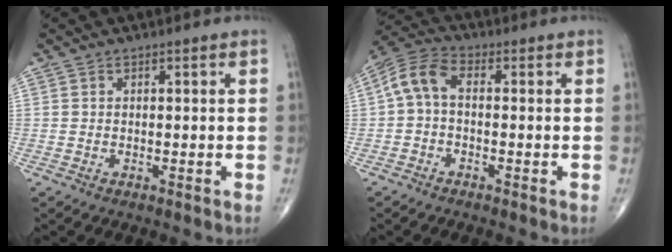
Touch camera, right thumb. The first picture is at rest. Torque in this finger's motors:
{"motor_torque": [-0.13, 0.34, 0.73, -0.07, 0.21]}